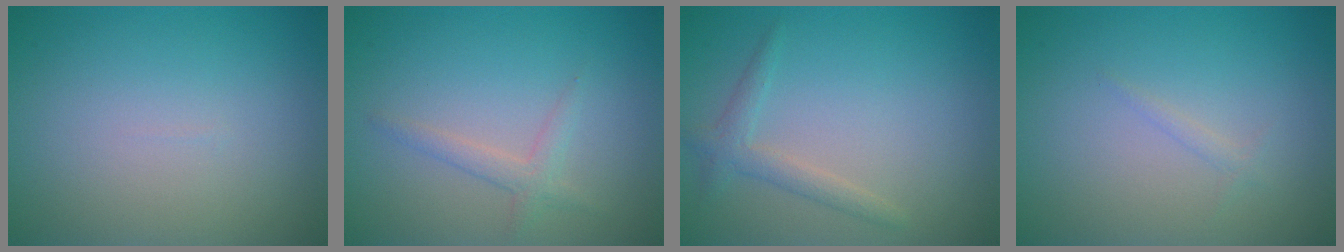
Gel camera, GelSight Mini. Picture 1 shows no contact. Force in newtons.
{"total": 1.6, "press": 1.6, "slide": 0.1}
{"total": 1.8, "press": 1.8, "slide": 0.1}
{"total": 0.7, "press": 0.7, "slide": 0.1}